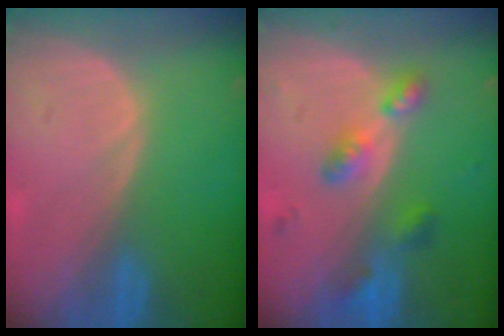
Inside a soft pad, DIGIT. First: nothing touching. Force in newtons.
{"total": 5.2, "press": 5.1, "slide": 0.7}